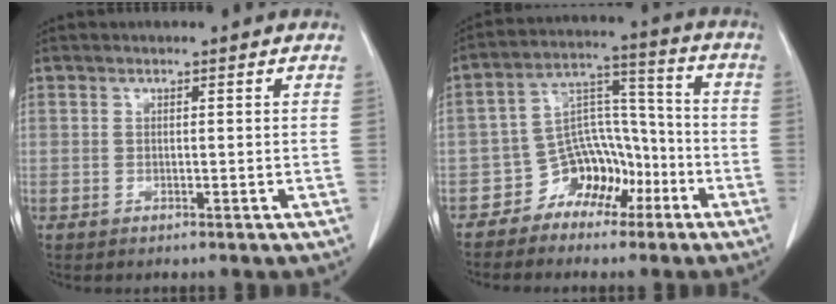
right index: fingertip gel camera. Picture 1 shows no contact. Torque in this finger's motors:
{"motor_torque": [0.57, -0.51, 0.02, 0.00]}